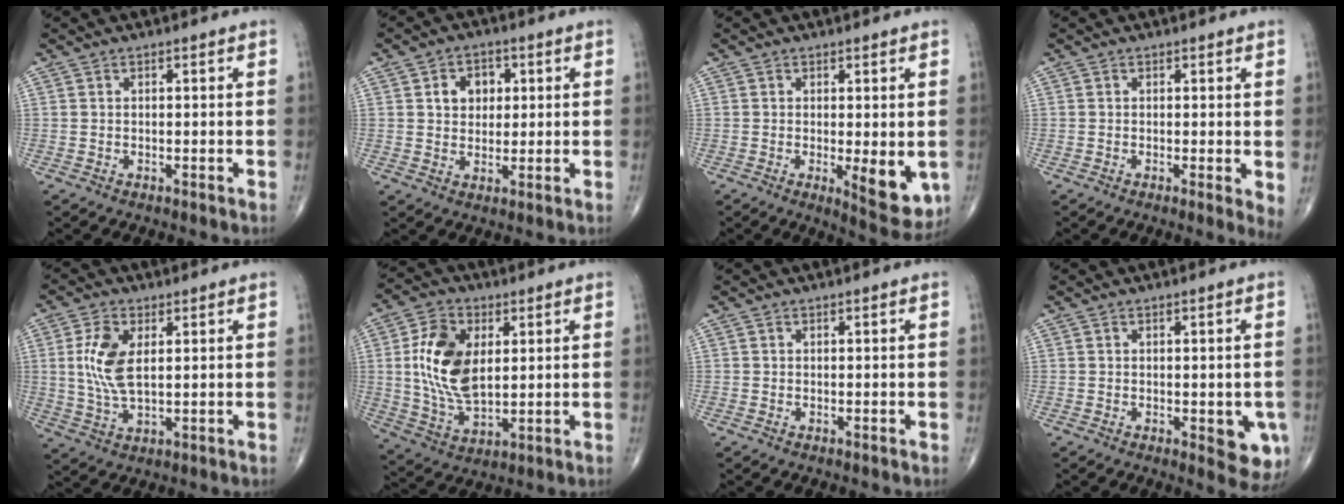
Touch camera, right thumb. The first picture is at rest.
{"total": 5.9, "force": [1.6, 4.6, 3.3], "torque": [-0.020, -0.002, 0.022]}
{"total": 7.6, "force": [-1.1, 2.7, 7.0], "torque": [-0.085, -0.021, -0.008]}
{"total": 2.8, "force": [0.2, 0.8, 2.7], "torque": [-0.038, -0.010, -0.003]}
{"total": 8.6, "force": [1.7, 4.2, 7.3], "torque": [-0.157, -0.008, 0.038]}
{"total": 14.1, "force": [2.4, 8.2, 11.2], "torque": [-0.203, -0.012, 0.049]}
{"total": 0.0}
{"total": 6.4, "force": [-1.5, 2.8, 5.5], "torque": [-0.041, -0.009, -0.013]}